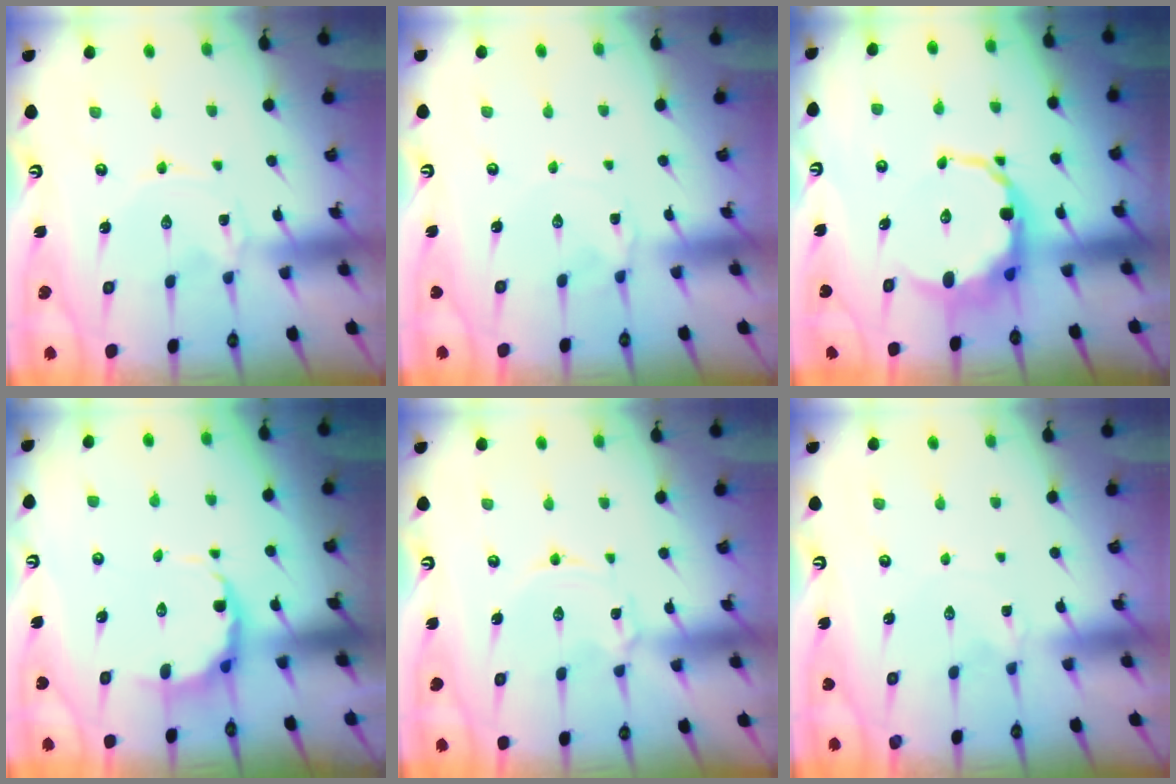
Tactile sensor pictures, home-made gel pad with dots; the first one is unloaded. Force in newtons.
{"total": 1.8, "press": 1.8, "slide": 0.2}
{"total": 11.7, "press": 11.3, "slide": 2.9}
{"total": 6.2, "press": 5.7, "slide": 2.5}
{"total": 1.9, "press": 1.9, "slide": 0.2}
{"total": 0.8, "press": 0.7, "slide": 0.2}